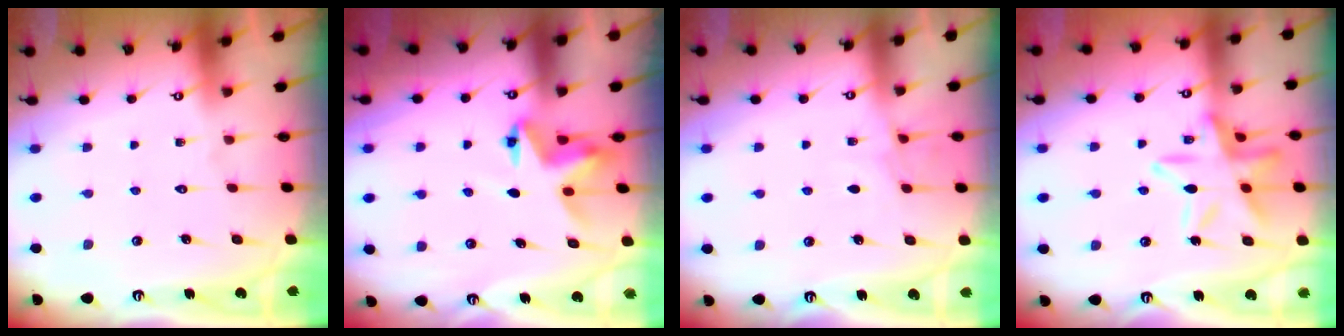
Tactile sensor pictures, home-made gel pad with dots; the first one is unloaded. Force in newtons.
{"total": 4.8, "press": 4.7, "slide": 0.3}
{"total": 4.9, "press": 4.8, "slide": 0.6}
{"total": 15.4, "press": 15.4, "slide": 1.3}